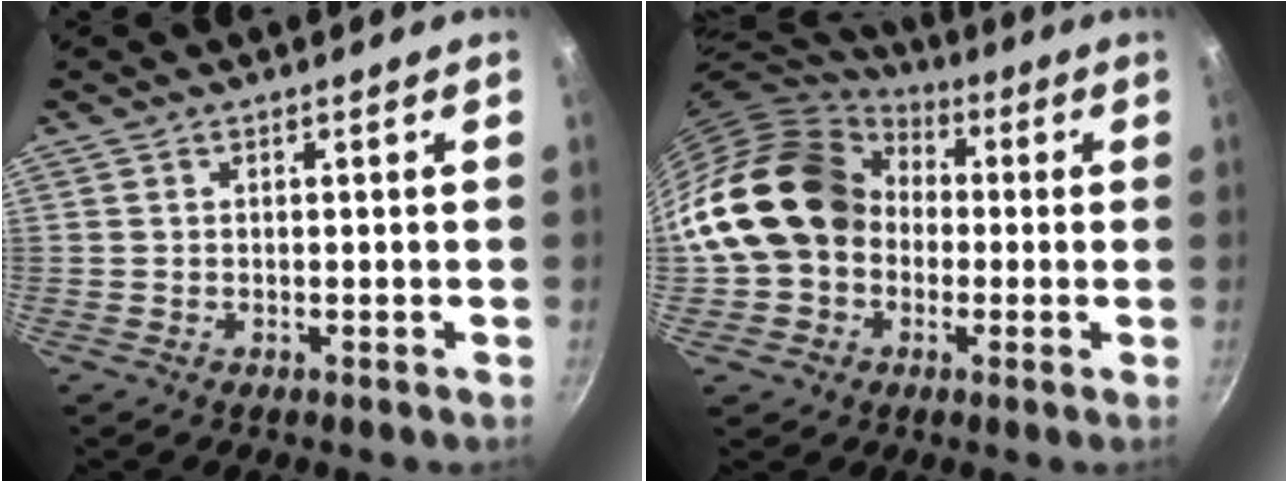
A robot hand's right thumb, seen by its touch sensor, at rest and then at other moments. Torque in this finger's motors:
{"motor_torque": [2.50, 2.51, 1.05, 0.60, 0.49]}